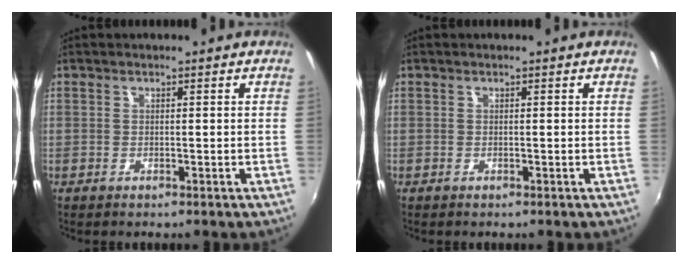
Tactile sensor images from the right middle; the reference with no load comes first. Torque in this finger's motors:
{"motor_torque": [0.27, -0.12, -0.15, -0.05]}